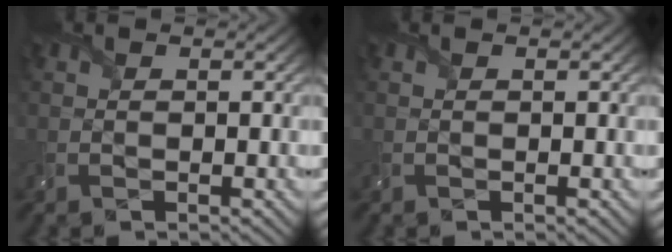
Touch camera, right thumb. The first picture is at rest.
{"total": 0.0}